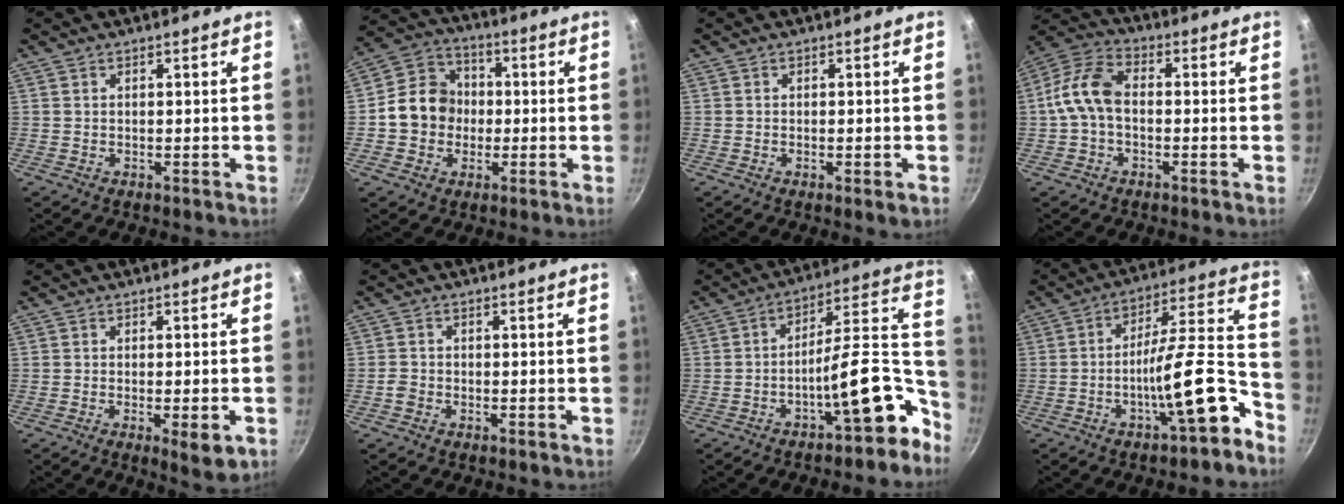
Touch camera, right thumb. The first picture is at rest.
{"total": 11.1, "force": [-0.8, 9.8, 5.2], "torque": [-0.054, 0.025, -0.032]}
{"total": 1.9, "force": [-0.6, 0.4, 1.7], "torque": [-0.032, -0.002, -0.012]}
{"total": 9.2, "force": [-0.9, 6.0, 6.9], "torque": [-0.128, 0.034, -0.035]}
{"total": 5.6, "force": [-1.9, 1.5, 5.1], "torque": [-0.071, -0.003, -0.025]}
{"total": 1.8, "force": [-1.1, 1.2, 0.8], "torque": [-0.021, 0.008, -0.026]}
{"total": 17.9, "force": [-8.6, 6.5, 14.3], "torque": [-0.142, 0.089, -0.133]}
{"total": 15.5, "force": [-7.8, 3.8, 12.9], "torque": [-0.156, 0.072, -0.125]}